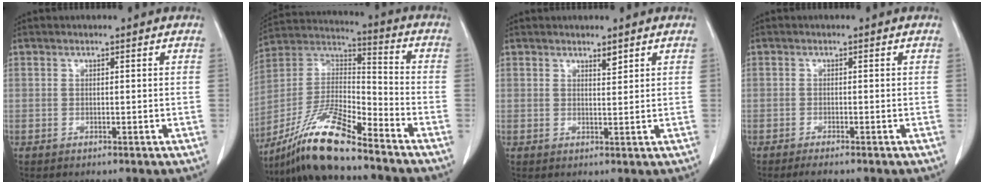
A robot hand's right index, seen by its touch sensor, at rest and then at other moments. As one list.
[{"total": 14.8, "force": [-11.7, 1.5, 9.0], "torque": [-0.176, 0.000, -0.215]}, {"total": 1.3, "force": [1.1, 0.2, 0.7], "torque": [-0.015, -0.006, 0.020]}, {"total": 2.1, "force": [-1.8, 0.0, 1.1], "torque": [-0.017, -0.004, -0.027]}]